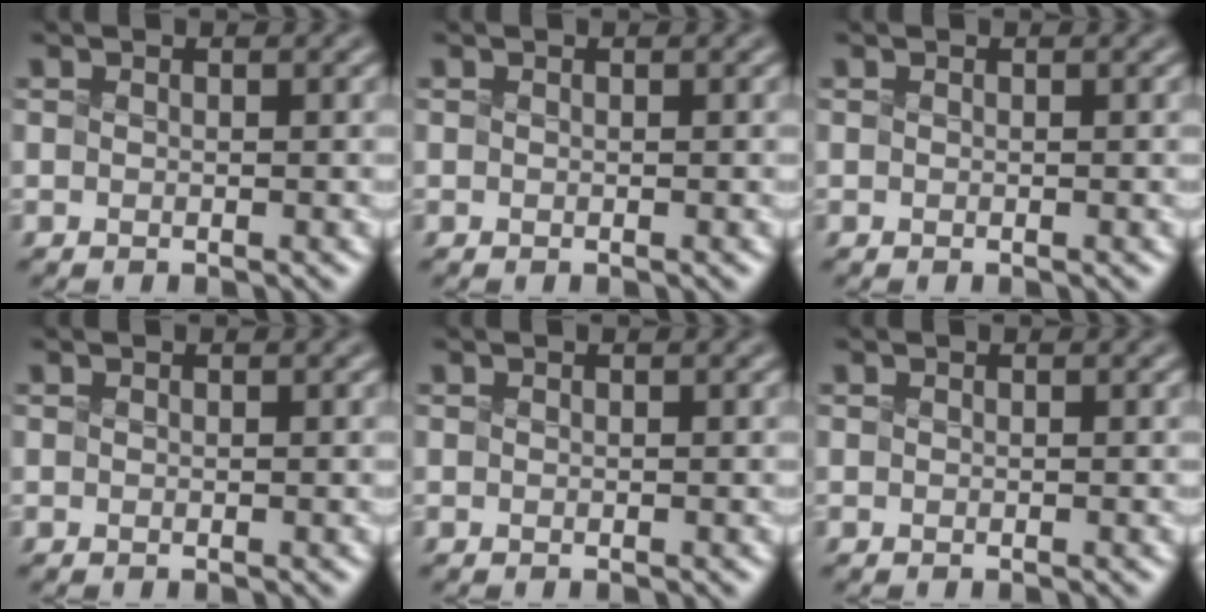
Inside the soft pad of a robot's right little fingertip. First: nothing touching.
{"total": 0.0}
{"total": 0.0}
{"total": 0.0}
{"total": 0.0}
{"total": 0.0}